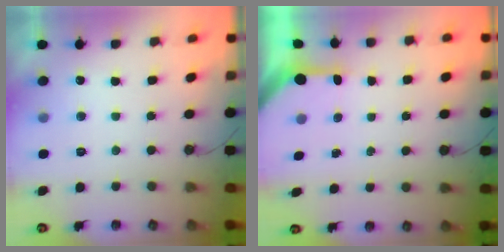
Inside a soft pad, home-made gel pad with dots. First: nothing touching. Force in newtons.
{"total": 3.2, "press": 3.2, "slide": 0.3}